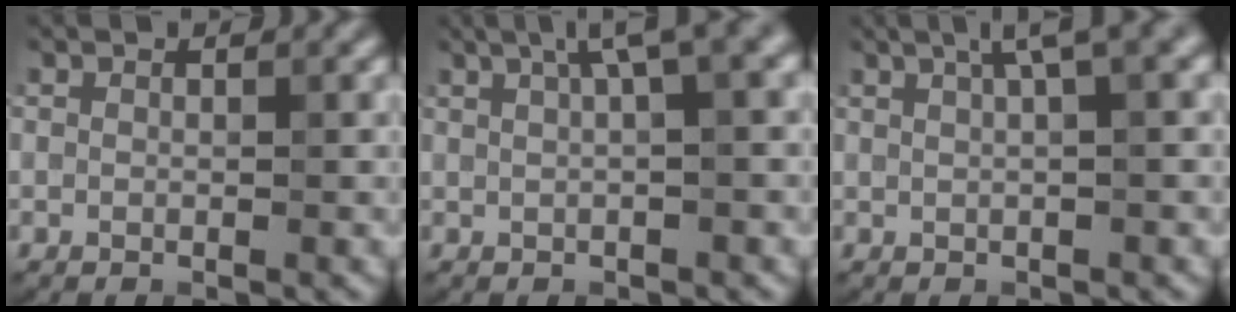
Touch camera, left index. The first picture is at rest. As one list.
[{"total": 4.6, "force": [2.1, 0.9, 4.0], "torque": [-0.051, 0.020, 0.033]}, {"total": 3.6, "force": [1.9, 0.6, 3.0], "torque": [-0.037, 0.016, 0.029]}]